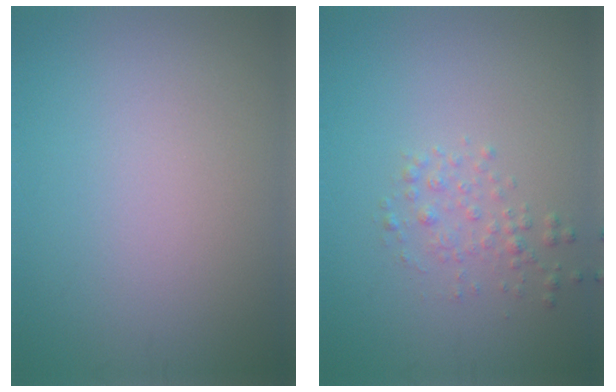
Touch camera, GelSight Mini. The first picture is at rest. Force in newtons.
{"total": 1.6, "press": 1.6, "slide": 0.0}